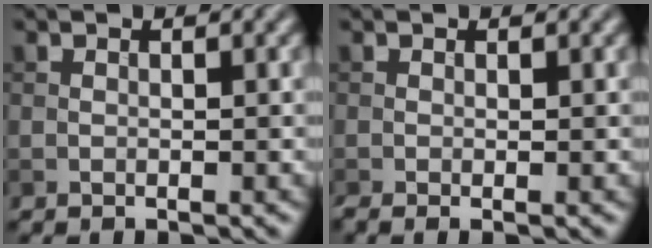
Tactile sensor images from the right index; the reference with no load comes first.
{"total": 1.2, "force": [-0.3, 0.2, 1.1], "torque": [-0.021, -0.010, -0.007]}